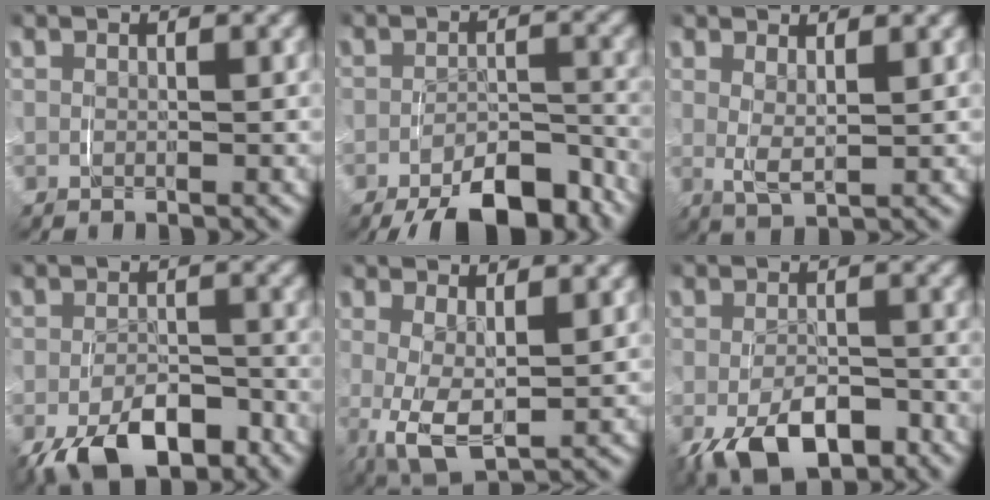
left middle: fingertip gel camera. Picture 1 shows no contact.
{"total": 8.2, "force": [-6.8, 2.7, 3.8], "torque": [-0.043, -0.004, -0.110]}
{"total": 2.5, "force": [1.0, 0.8, 2.2], "torque": [-0.045, -0.010, 0.024]}
{"total": 7.1, "force": [-4.4, 3.4, 4.4], "torque": [-0.072, -0.013, -0.069]}
{"total": 6.4, "force": [-1.4, 3.7, 5.0], "torque": [-0.123, -0.042, -0.004]}
{"total": 7.0, "force": [-3.8, 3.5, 4.7], "torque": [-0.086, -0.022, -0.051]}